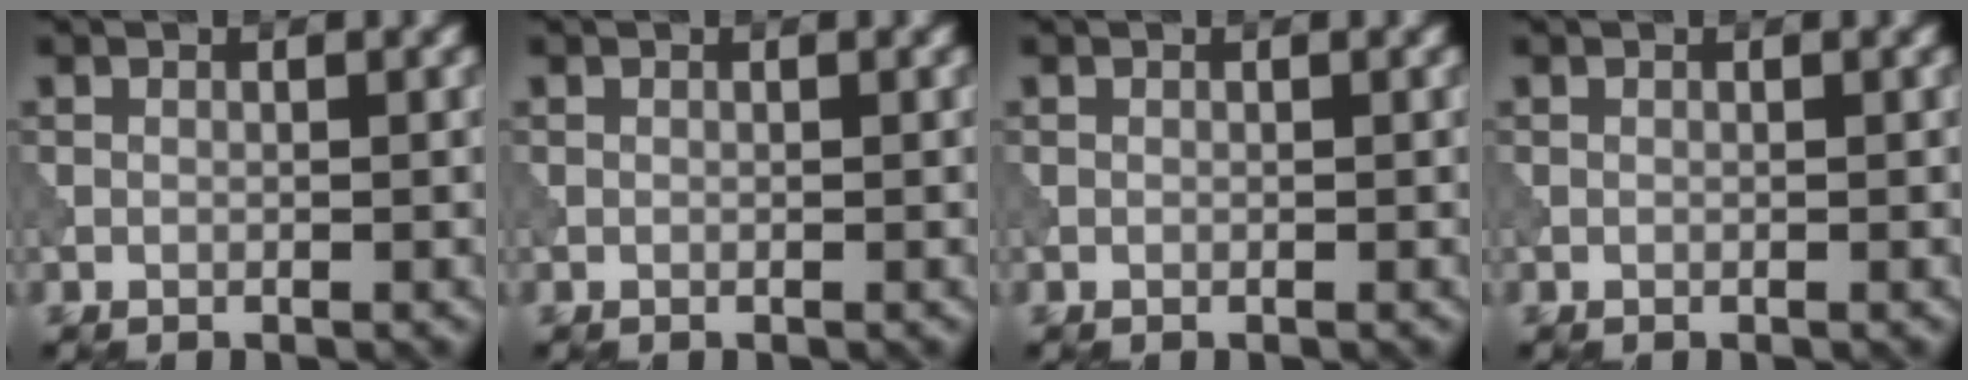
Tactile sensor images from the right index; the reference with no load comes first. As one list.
[{"total": 0.0}, {"total": 0.0}, {"total": 0.0}]